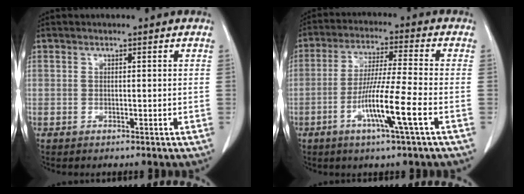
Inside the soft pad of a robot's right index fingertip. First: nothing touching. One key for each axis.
{"total": 9.9, "fx": -3.7, "fy": -0.9, "fz": 9.1, "tx": -0.174, "ty": -0.013, "tz": -0.073}